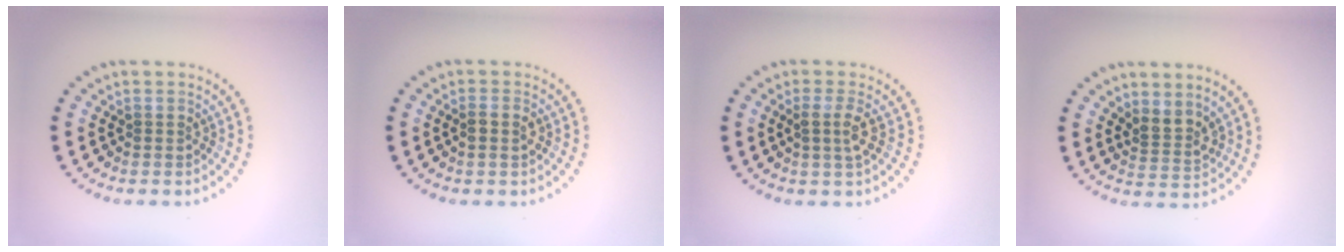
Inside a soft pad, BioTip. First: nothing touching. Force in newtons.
{"total": 1.5, "press": 1.4, "slide": 0.6}
{"total": 1.6, "press": 1.4, "slide": 0.9}
{"total": 2.3, "press": 1.7, "slide": 1.6}